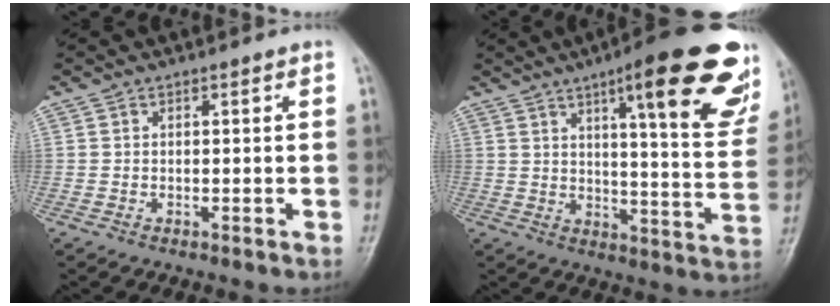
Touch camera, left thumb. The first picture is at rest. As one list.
[{"total": 23.8, "force": [12.8, 5.5, 19.3], "torque": [-0.227, -0.045, 0.166]}]